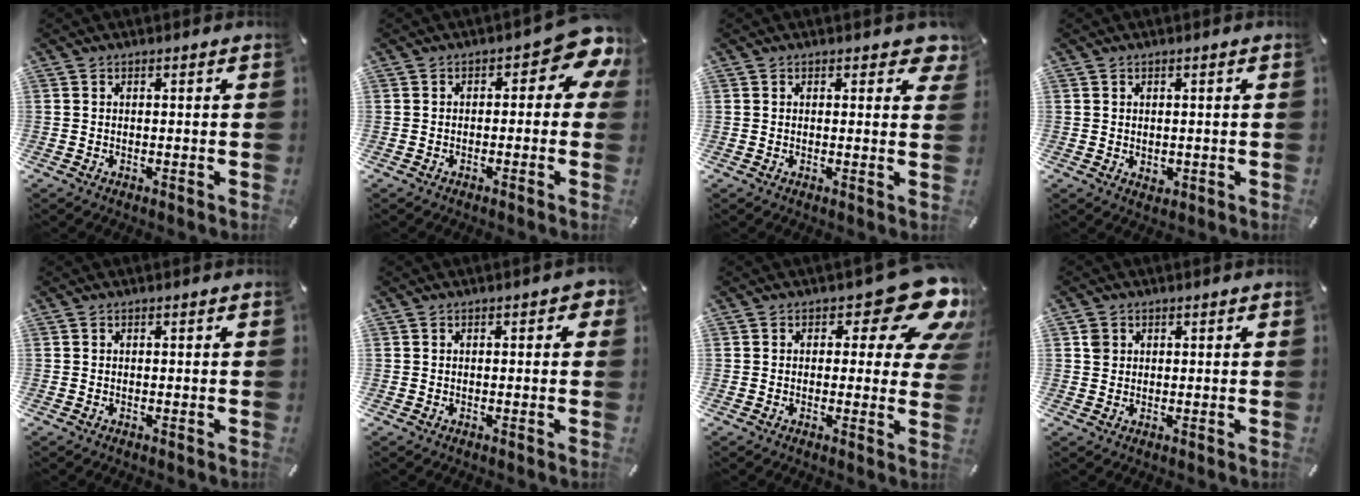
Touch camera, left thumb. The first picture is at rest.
{"total": 7.0, "force": [2.3, 3.5, 5.6], "torque": [-0.071, -0.017, 0.035]}
{"total": 2.8, "force": [1.8, 1.6, 1.5], "torque": [-0.011, -0.003, 0.027]}
{"total": 1.3, "force": [0.3, 1.3, 0.1], "torque": [-0.002, 0.005, 0.005]}
{"total": 0.0}
{"total": 1.6, "force": [0.1, 1.1, 1.1], "torque": [-0.013, 0.005, 0.000]}
{"total": 14.8, "force": [7.6, 6.2, 11.1], "torque": [-0.135, -0.054, 0.125]}
{"total": 2.3, "force": [0.7, 2.2, 0.2], "torque": [0.009, -0.001, 0.007]}